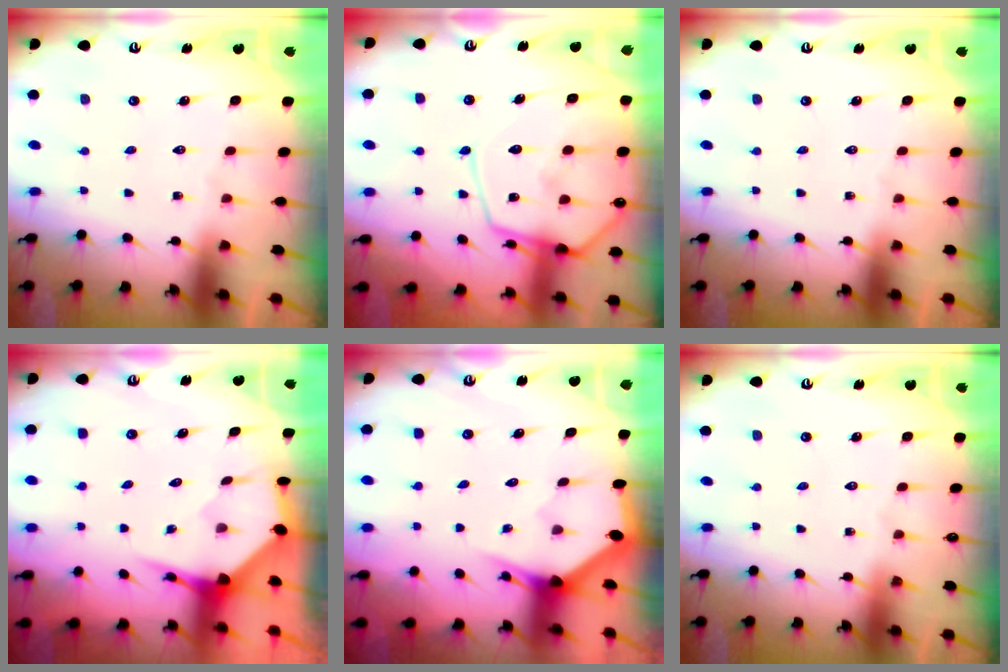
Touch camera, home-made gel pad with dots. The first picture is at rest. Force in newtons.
{"total": 15.3, "press": 15.2, "slide": 1.5}
{"total": 0.0}
{"total": 3.9, "press": 3.8, "slide": 0.4}
{"total": 3.0, "press": 3.0, "slide": 0.0}
{"total": 0.0}